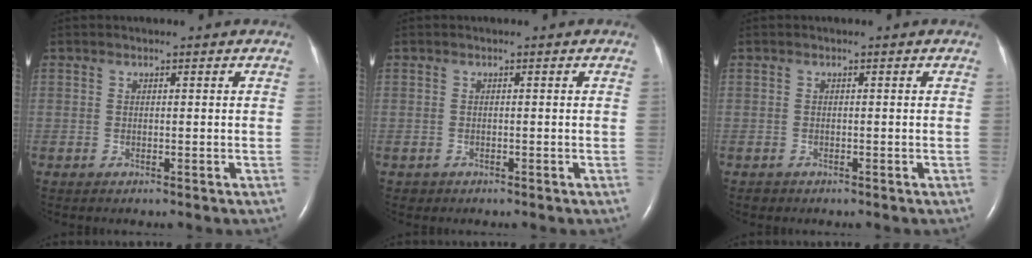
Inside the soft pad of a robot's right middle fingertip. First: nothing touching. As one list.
[{"total": 0.6, "force": [-0.4, 0.4, -0.1], "torque": [-0.005, 0.002, -0.006]}, {"total": 0.6, "force": [-0.5, 0.4, -0.1], "torque": [-0.003, 0.001, -0.009]}]